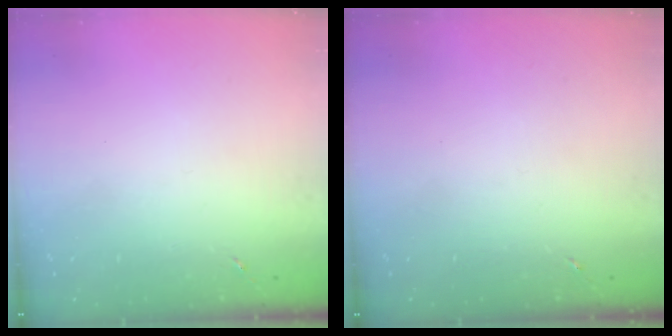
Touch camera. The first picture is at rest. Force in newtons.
{"total": 0.0}